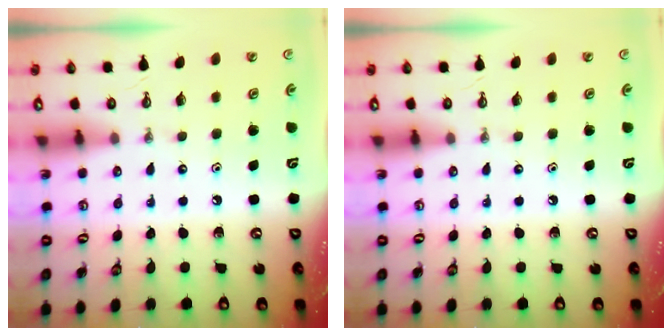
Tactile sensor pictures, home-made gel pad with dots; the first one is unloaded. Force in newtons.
{"total": 0.0}